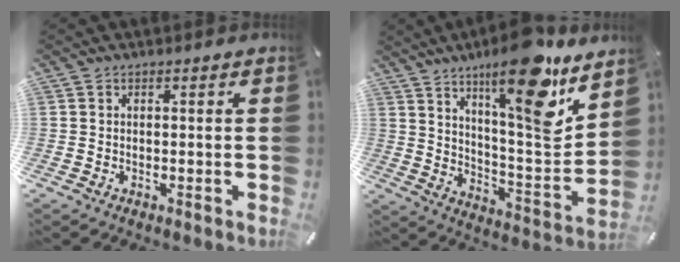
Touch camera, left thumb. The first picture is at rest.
{"total": 20.4, "force": [13.9, 4.7, 14.1], "torque": [-0.207, -0.109, 0.220]}